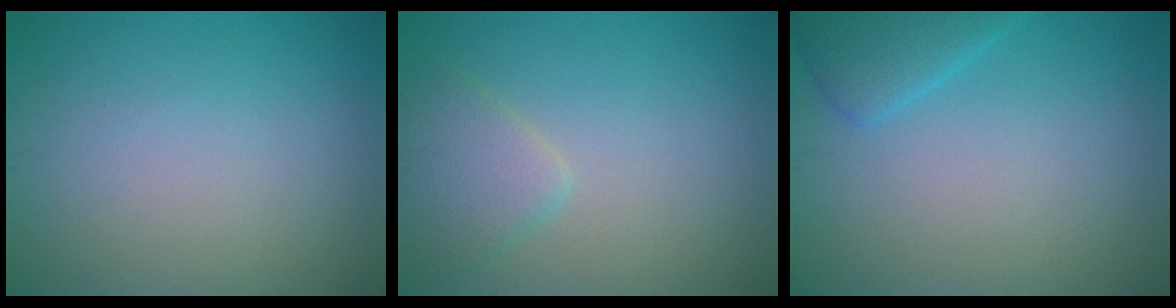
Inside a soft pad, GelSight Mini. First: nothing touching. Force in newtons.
{"total": 2.6, "press": 2.6, "slide": 0.2}
{"total": 2.7, "press": 2.7, "slide": 0.2}